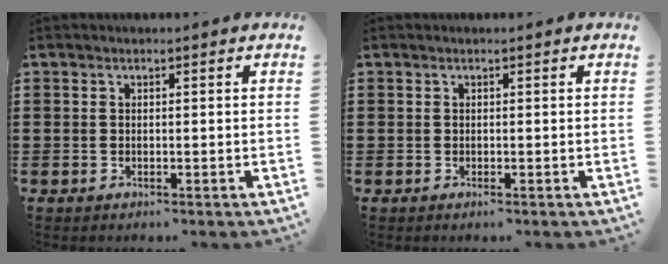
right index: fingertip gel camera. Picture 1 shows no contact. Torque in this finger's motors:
{"motor_torque": [0.28, -0.19, 0.02, 0.05]}